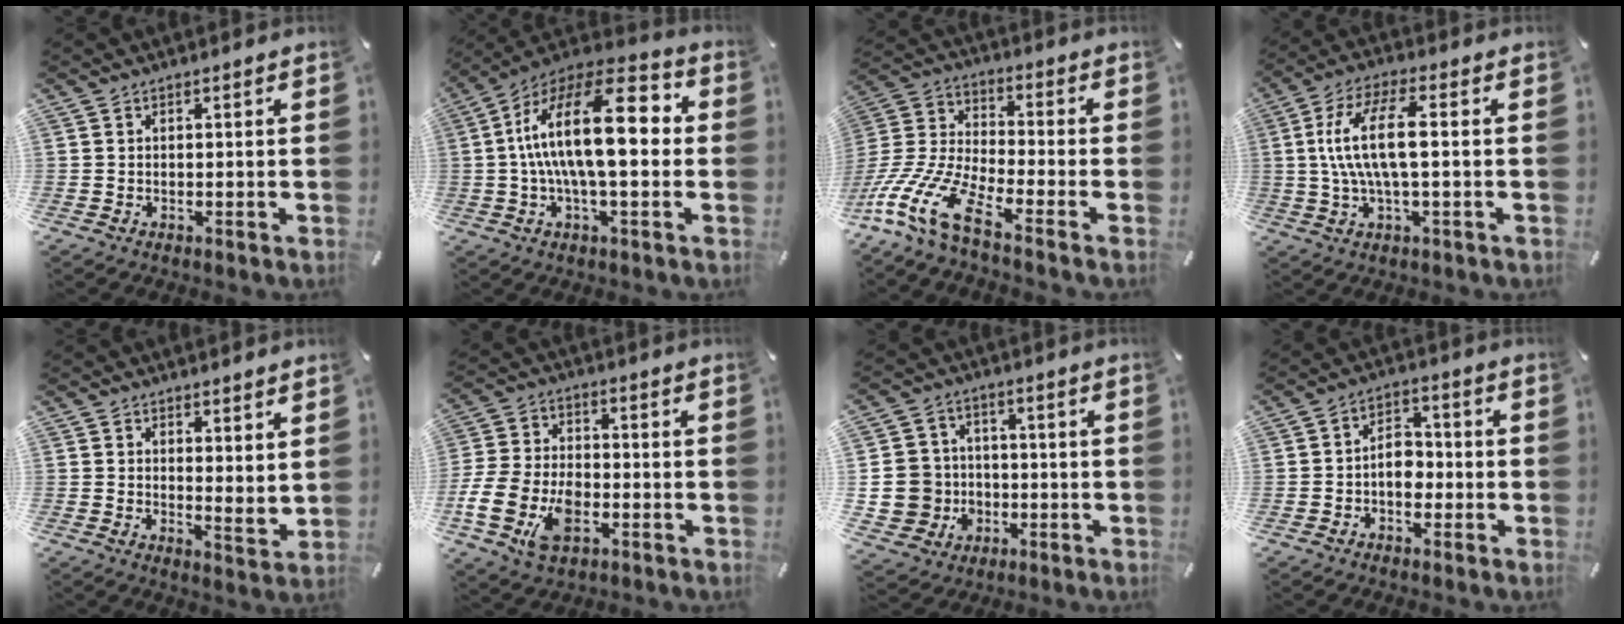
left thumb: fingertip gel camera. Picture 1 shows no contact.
{"total": 20.6, "force": [1.9, 8.0, 18.8], "torque": [-0.355, -0.012, 0.020]}
{"total": 15.8, "force": [-10.2, 5.3, 10.8], "torque": [-0.240, 0.024, -0.189]}
{"total": 12.1, "force": [0.6, 3.9, 11.4], "torque": [-0.234, -0.003, 0.005]}
{"total": 3.6, "force": [3.4, 1.1, 0.6], "torque": [0.003, -0.031, 0.060]}
{"total": 13.4, "force": [-4.8, 9.2, 8.5], "torque": [-0.187, 0.015, -0.087]}
{"total": 11.3, "force": [-1.7, 10.8, 2.9], "torque": [-0.072, 0.018, -0.023]}
{"total": 5.7, "force": [-1.5, 4.1, 3.6], "torque": [-0.054, 0.013, -0.028]}